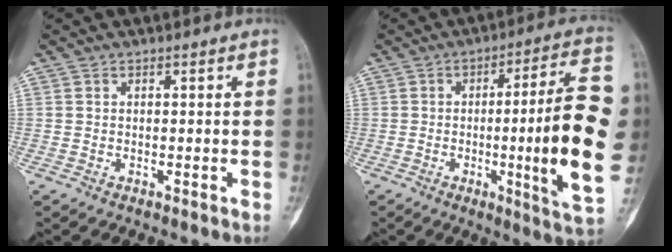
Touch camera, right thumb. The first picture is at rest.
{"total": 19.1, "force": [-1.1, 1.9, 18.9], "torque": [-0.267, 0.006, -0.015]}